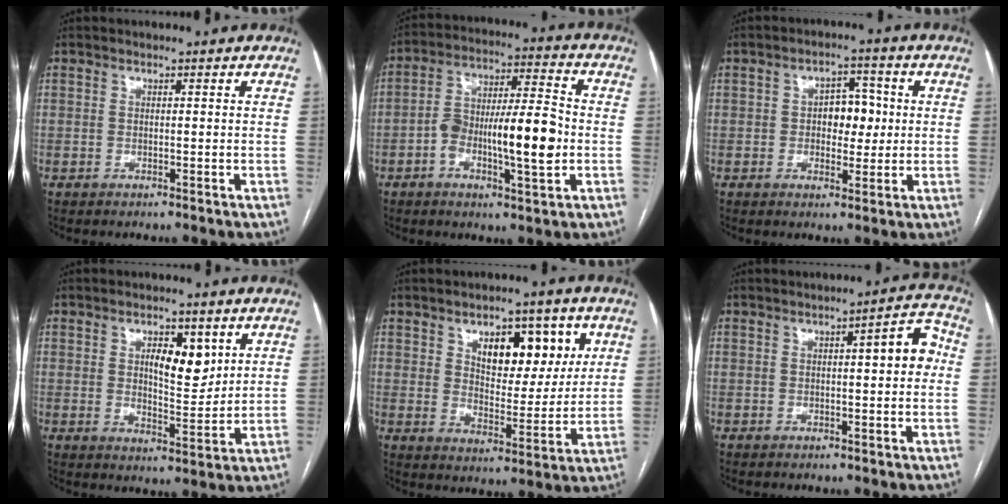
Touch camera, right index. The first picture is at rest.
{"total": 13.3, "force": [-2.7, 3.0, 12.7], "torque": [-0.219, 0.020, -0.044]}
{"total": 5.5, "force": [0.3, 3.4, 4.3], "torque": [-0.058, 0.016, 0.007]}
{"total": 6.8, "force": [2.7, 2.9, 5.6], "torque": [-0.085, -0.002, 0.047]}
{"total": 11.1, "force": [4.8, 5.5, 8.3], "torque": [-0.112, 0.009, 0.080]}
{"total": 5.4, "force": [0.5, 1.3, 5.3], "torque": [-0.062, 0.022, 0.001]}